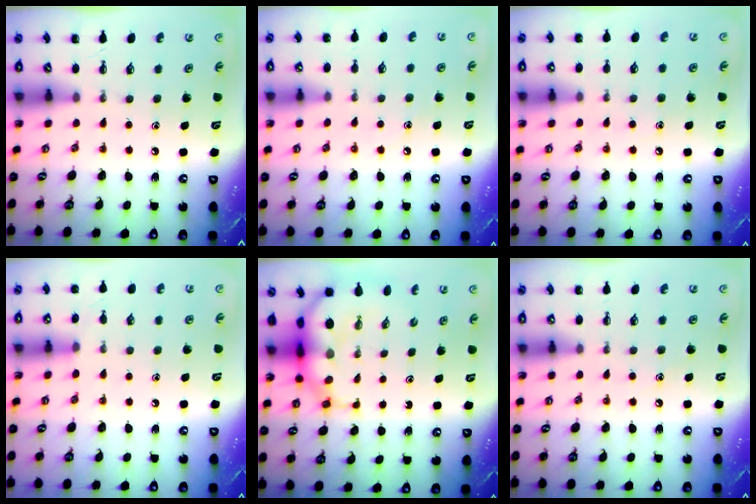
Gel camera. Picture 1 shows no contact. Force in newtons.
{"total": 7.0, "press": 6.7, "slide": 2.2}
{"total": 5.9, "press": 5.7, "slide": 1.7}
{"total": 7.5, "press": 7.0, "slide": 2.8}
{"total": 8.4, "press": 8.1, "slide": 2.2}
{"total": 6.7, "press": 6.4, "slide": 2.0}